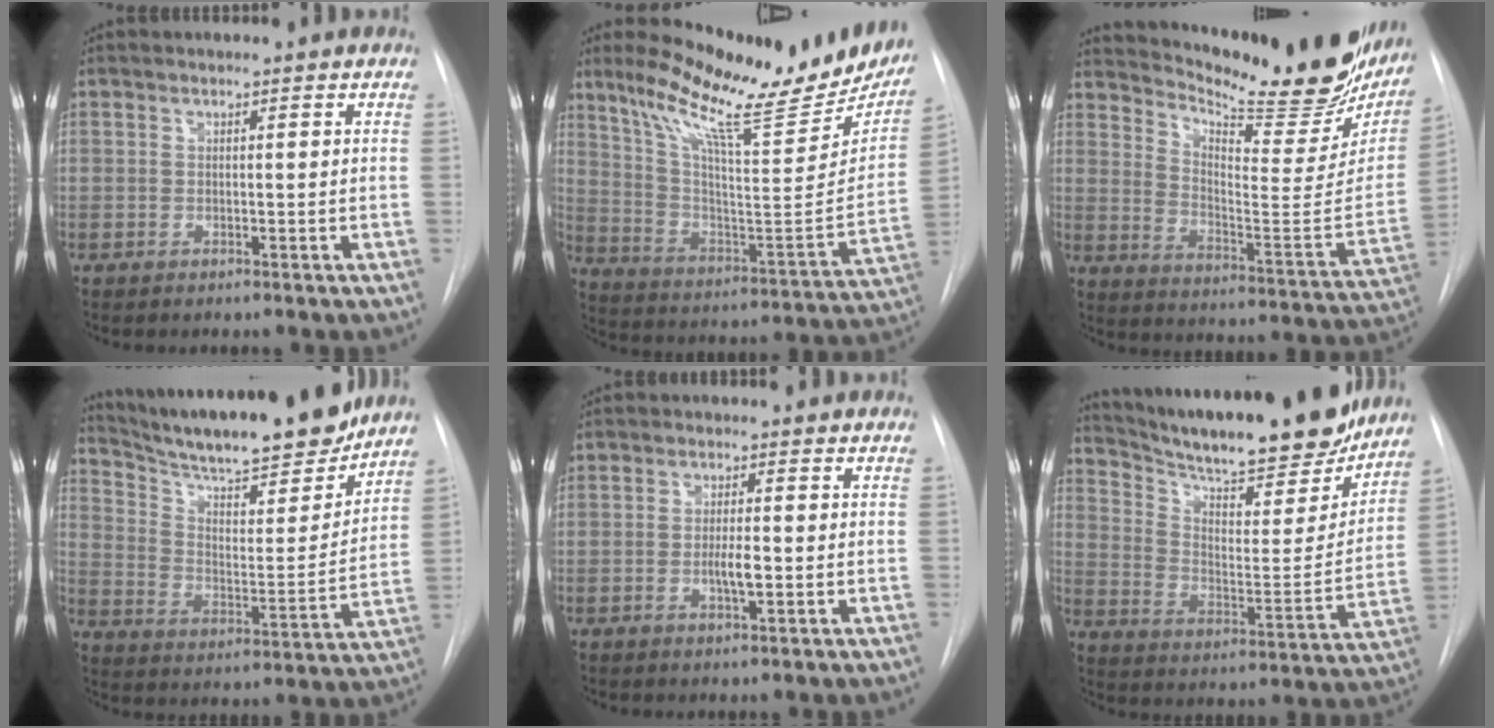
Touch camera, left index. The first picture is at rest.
{"total": 25.3, "force": [19.9, 5.0, 14.8], "torque": [-0.238, -0.033, 0.289]}
{"total": 27.5, "force": [23.3, 6.1, 13.4], "torque": [-0.207, -0.081, 0.302]}
{"total": 22.2, "force": [19.5, 3.0, 10.3], "torque": [-0.178, -0.020, 0.293]}
{"total": 3.0, "force": [-1.0, 0.5, 2.8], "torque": [-0.052, -0.006, -0.015]}
{"total": 25.2, "force": [21.8, 4.1, 12.1], "torque": [-0.206, -0.037, 0.313]}